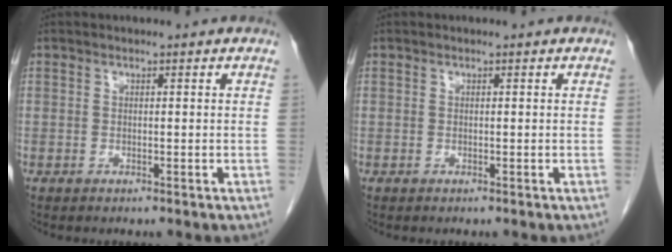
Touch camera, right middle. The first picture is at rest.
{"total": 0.0}